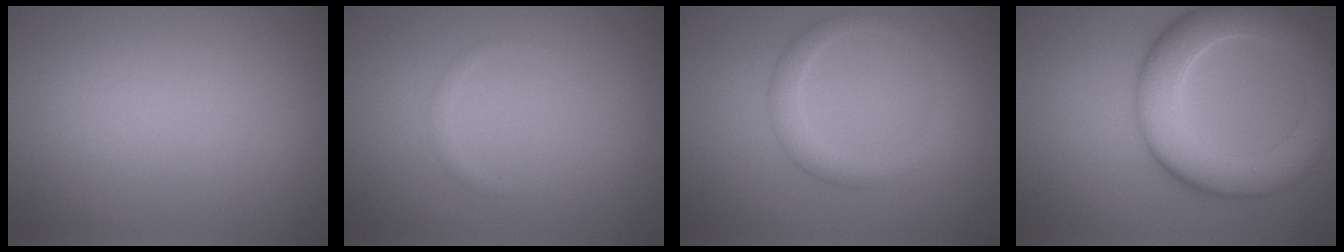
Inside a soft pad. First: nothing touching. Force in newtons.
{"total": 0.6, "press": 0.6, "slide": 0.1}
{"total": 2.3, "press": 2.3, "slide": 0.3}
{"total": 7.9, "press": 7.9, "slide": 0.5}